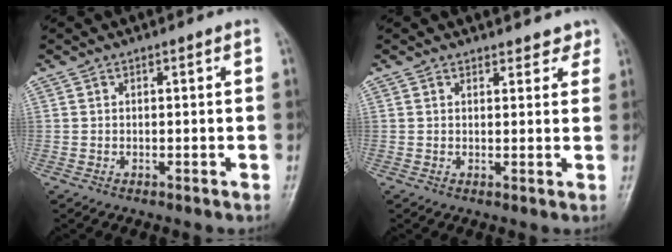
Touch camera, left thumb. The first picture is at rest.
{"total": 3.4, "force": [3.0, 1.6, 0.5], "torque": [0.024, -0.014, 0.025]}